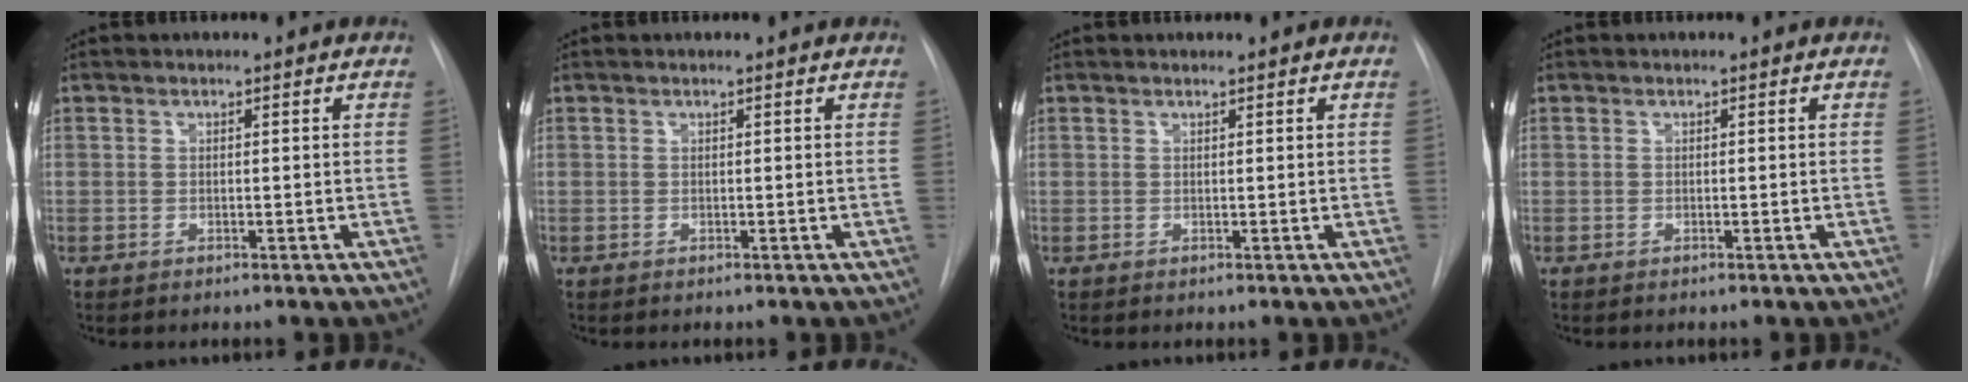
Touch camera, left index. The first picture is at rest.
{"total": 0.0}
{"total": 0.0}
{"total": 0.0}